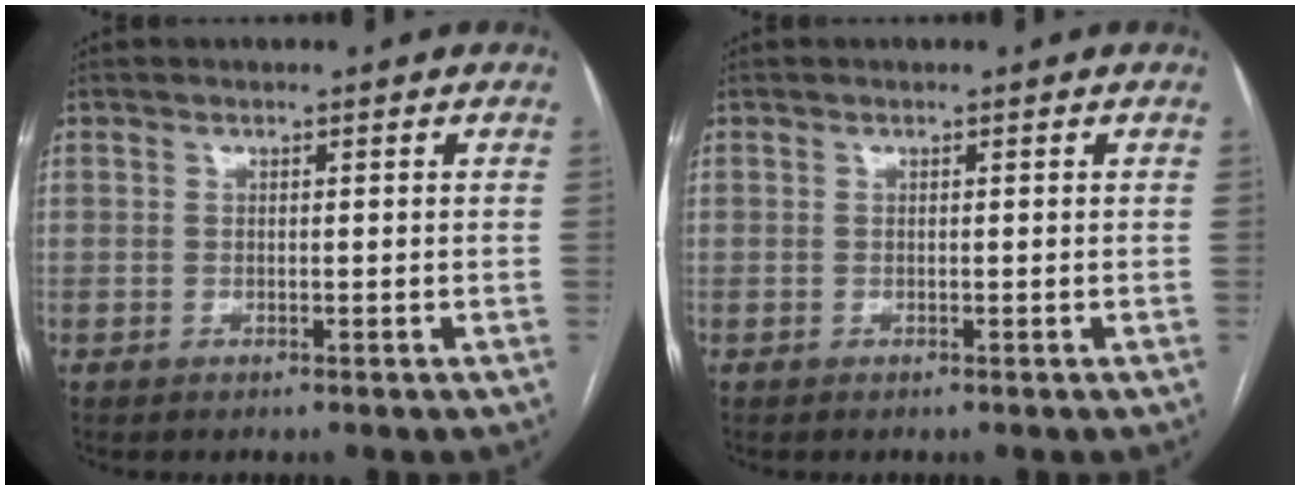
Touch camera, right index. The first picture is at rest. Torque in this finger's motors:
{"motor_torque": [0.00, 0.00, 0.00, 0.01]}